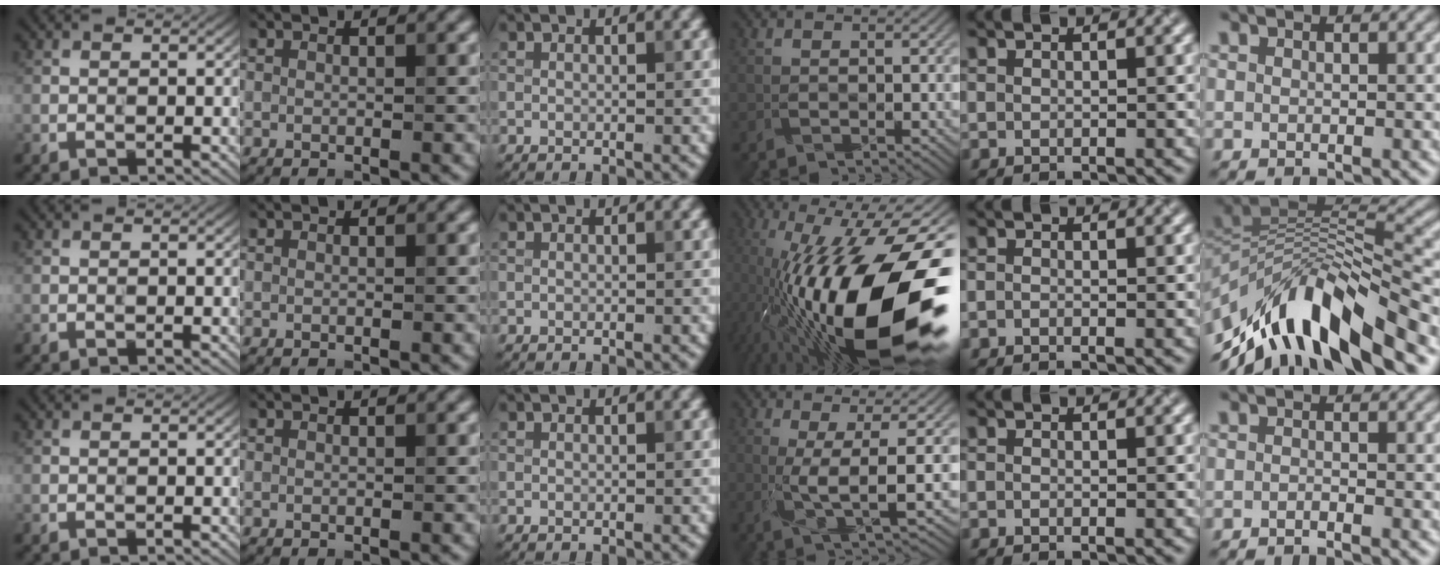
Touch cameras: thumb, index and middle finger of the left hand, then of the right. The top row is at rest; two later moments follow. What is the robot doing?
{"motion": "wrap", "object": "paper"}